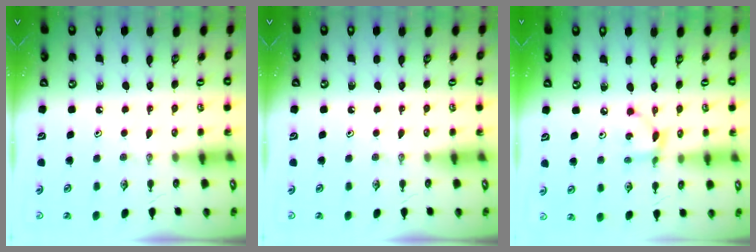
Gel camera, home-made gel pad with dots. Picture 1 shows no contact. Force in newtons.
{"total": 0.0}
{"total": 4.4, "press": 4.4, "slide": 0.2}